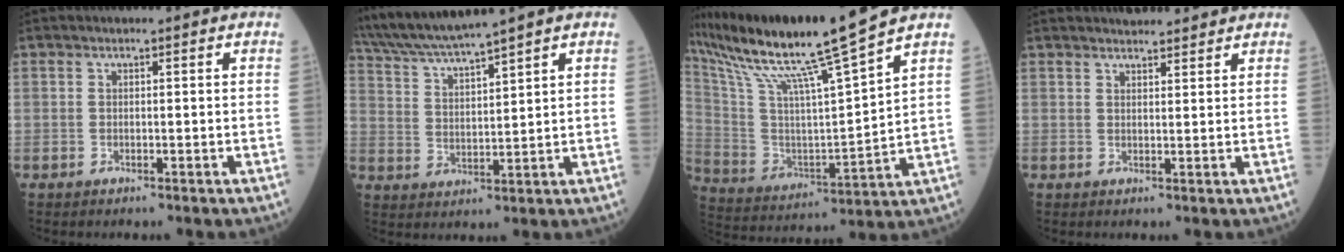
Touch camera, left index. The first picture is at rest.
{"total": 10.1, "force": [9.1, -1.3, 4.3], "torque": [-0.085, 0.008, 0.176]}
{"total": 18.1, "force": [14.6, -2.2, 10.4], "torque": [-0.204, -0.014, 0.264]}
{"total": 6.0, "force": [5.7, 1.1, 1.6], "torque": [-0.016, 0.020, 0.071]}